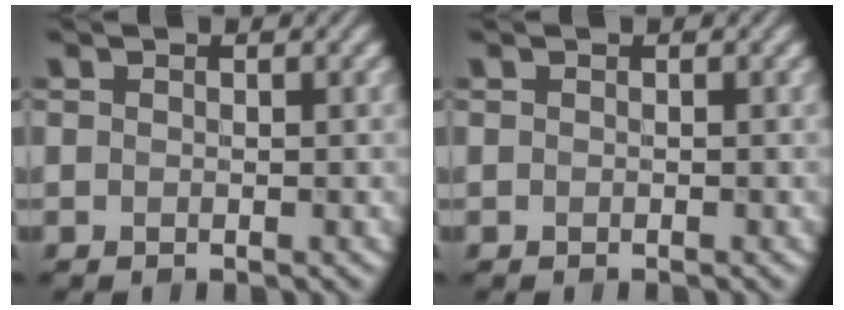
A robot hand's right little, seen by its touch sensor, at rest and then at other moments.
{"total": 0.0}